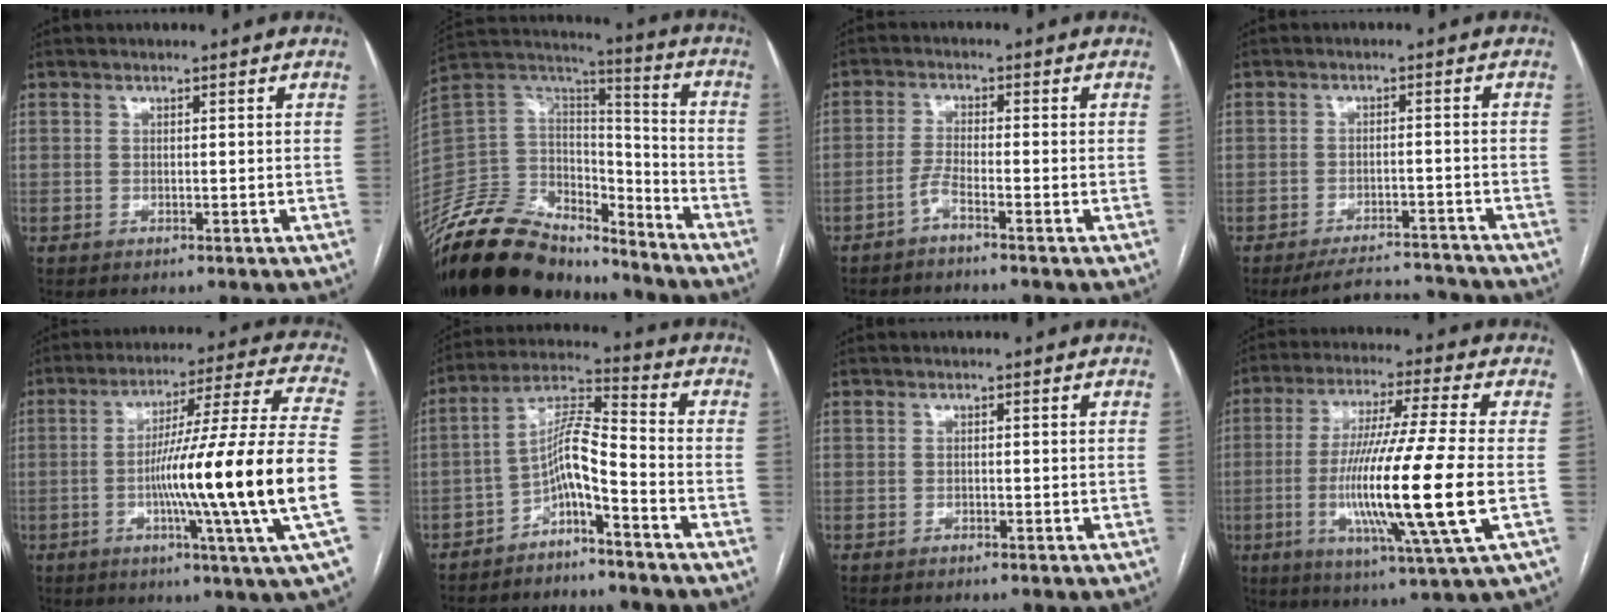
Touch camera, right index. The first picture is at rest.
{"total": 28.1, "force": [-23.5, 10.5, 11.3], "torque": [-0.273, -0.001, -0.399]}
{"total": 2.5, "force": [-2.0, -0.3, 1.6], "torque": [-0.037, 0.000, -0.044]}
{"total": 7.0, "force": [-6.9, 1.0, 0.2], "torque": [0.001, 0.012, -0.103]}
{"total": 21.8, "force": [-4.5, -2.5, 21.2], "torque": [-0.304, -0.005, -0.089]}
{"total": 7.6, "force": [-4.2, 0.6, 6.3], "torque": [-0.117, 0.019, -0.079]}
{"total": 0.0}
{"total": 17.9, "force": [-3.1, -0.9, 17.6], "torque": [-0.337, -0.023, -0.064]}